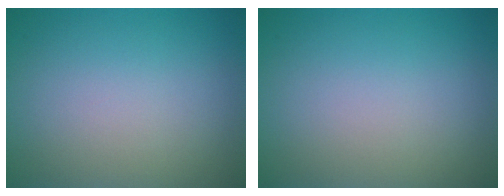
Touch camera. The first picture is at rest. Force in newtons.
{"total": 0.0}